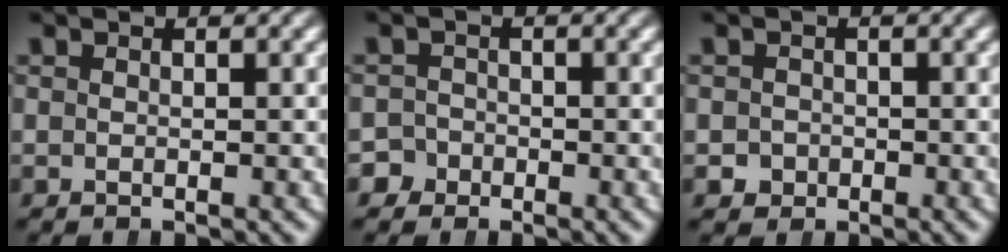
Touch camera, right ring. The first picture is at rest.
{"total": 3.5, "force": [-2.1, 2.8, 0.0], "torque": [-0.006, -0.014, -0.037]}
{"total": 2.4, "force": [-1.1, 2.1, 0.3], "torque": [-0.012, -0.017, -0.012]}